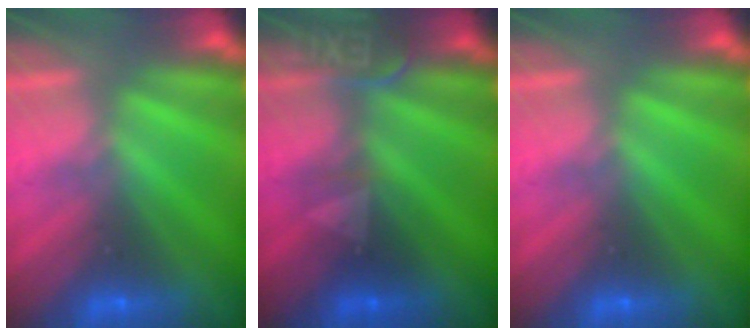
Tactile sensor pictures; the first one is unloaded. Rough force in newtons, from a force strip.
{"total": 2.4}
{"total": 0.0}